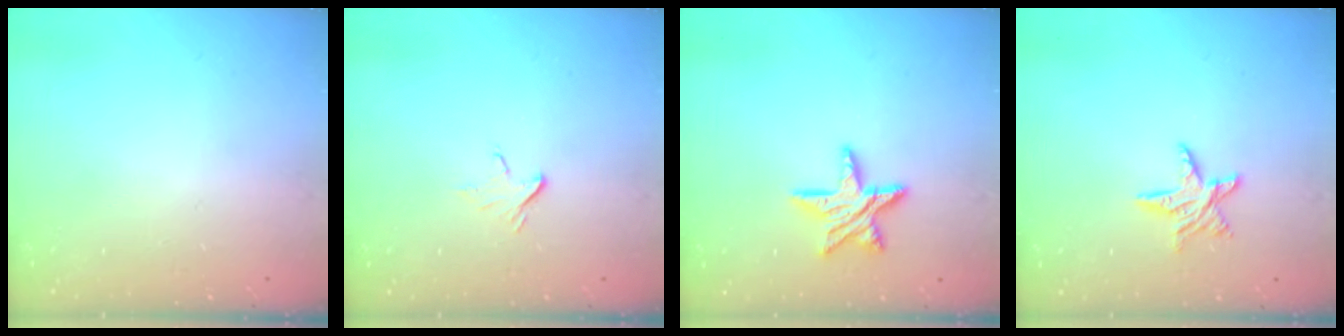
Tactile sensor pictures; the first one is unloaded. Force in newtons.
{"total": 3.4, "press": 3.4, "slide": 0.3}
{"total": 11.2, "press": 11.2, "slide": 0.8}
{"total": 6.7, "press": 6.7, "slide": 0.3}